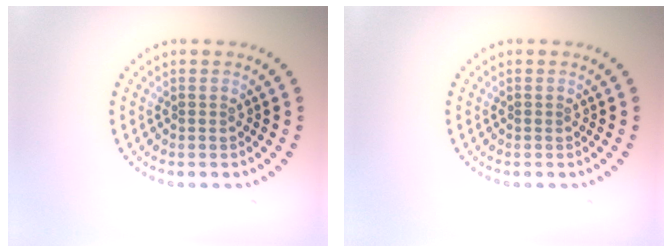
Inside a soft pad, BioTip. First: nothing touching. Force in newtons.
{"total": 0.0}